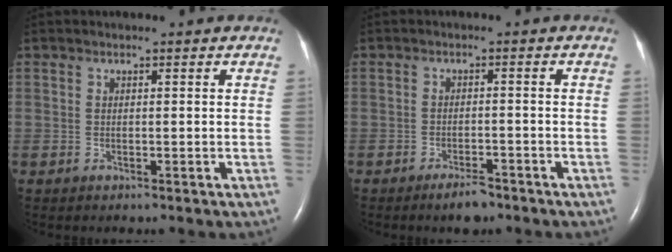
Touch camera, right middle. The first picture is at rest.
{"total": 3.4, "force": [-2.7, 0.9, 1.8], "torque": [-0.038, -0.002, -0.041]}